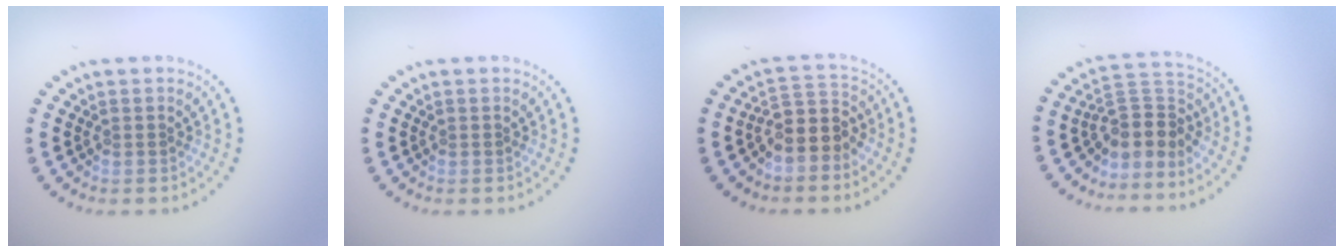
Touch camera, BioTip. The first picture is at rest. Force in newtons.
{"total": 0.0}
{"total": 3.3, "press": 2.7, "slide": 1.9}
{"total": 3.4, "press": 2.4, "slide": 2.3}